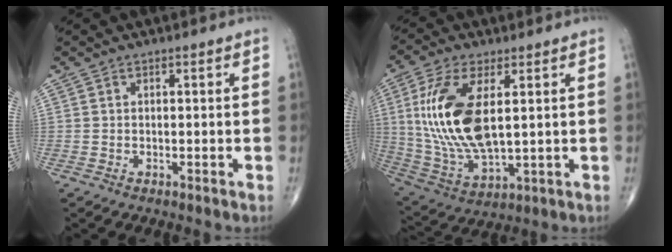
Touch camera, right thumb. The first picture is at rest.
{"total": 17.6, "force": [3.2, 8.0, 15.3], "torque": [-0.324, -0.017, 0.073]}